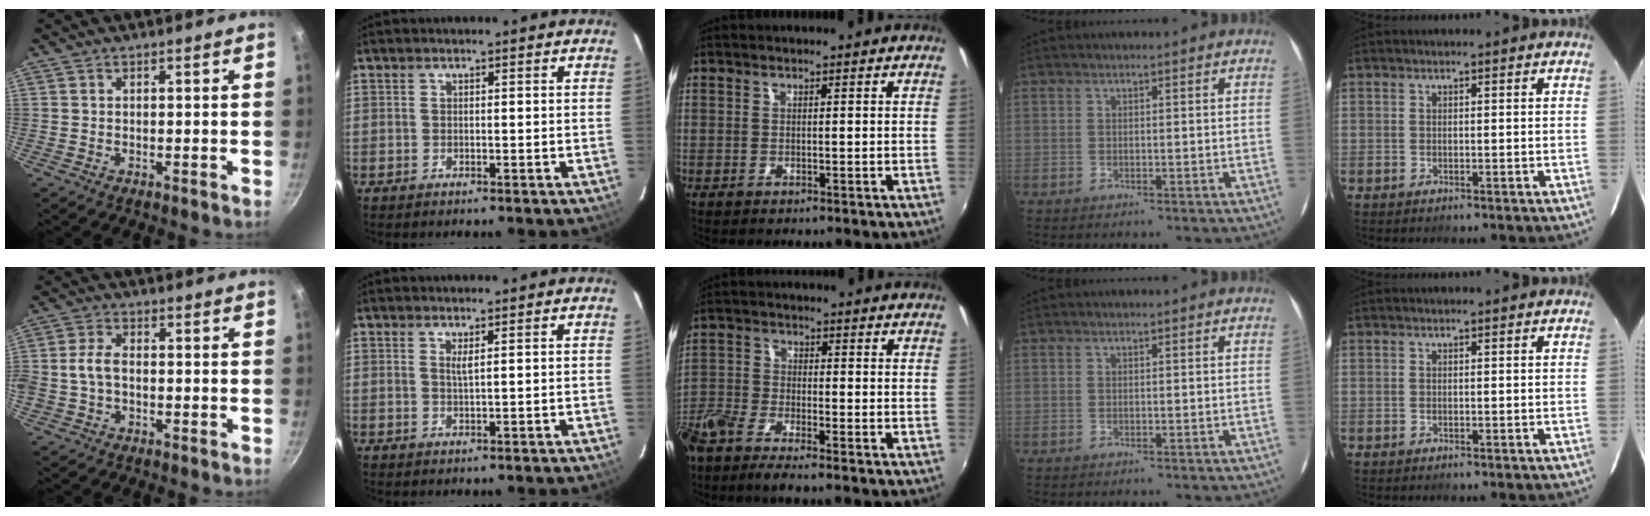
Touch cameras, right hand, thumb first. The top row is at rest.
{"thumb": {"total": 4.7, "force": [-0.7, 3.0, 3.6], "torque": [-0.073, 0.017, -0.018]}, "index": {"total": 1.2, "force": [0.6, -0.1, 1.1], "torque": [-0.020, -0.003, 0.011]}, "middle": {"total": 7.2, "force": [-5.9, 1.4, 3.9], "torque": [-0.104, -0.015, -0.123]}}